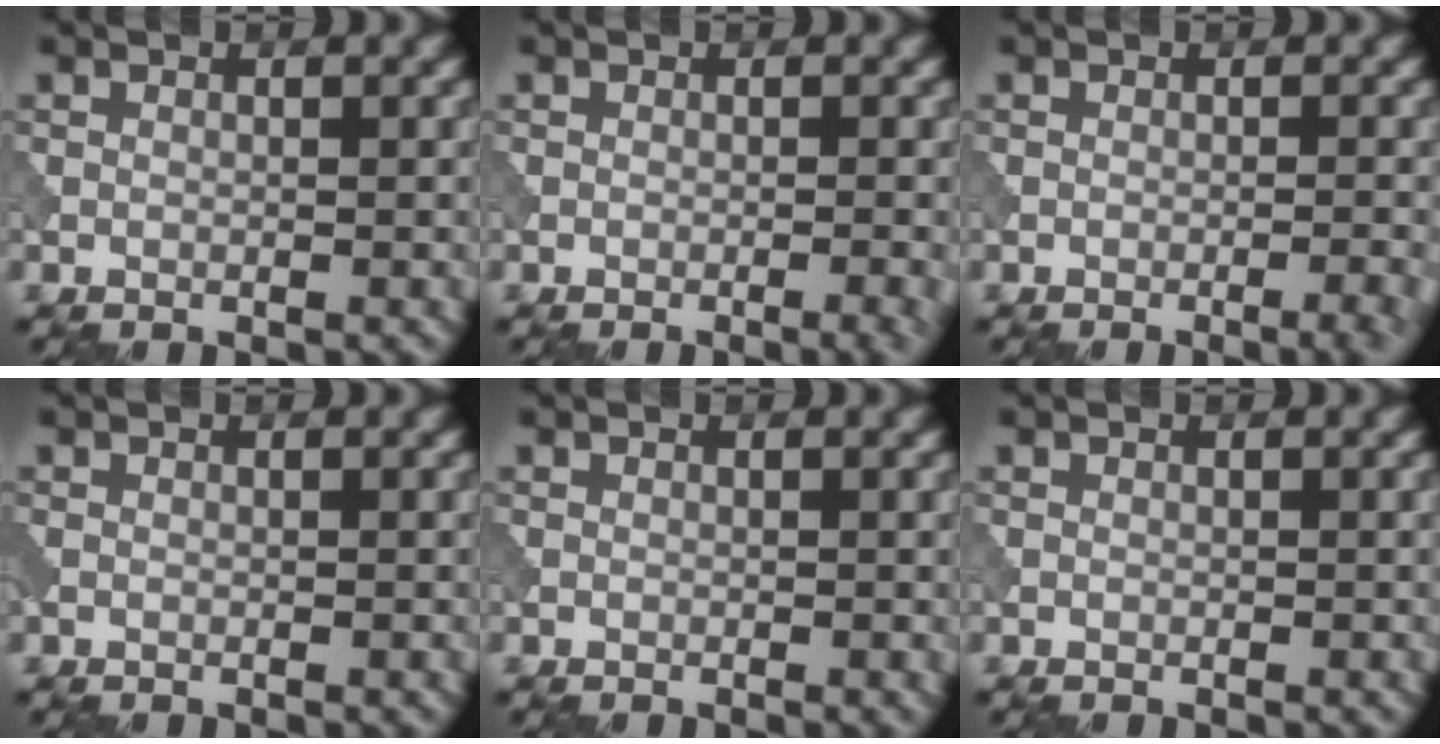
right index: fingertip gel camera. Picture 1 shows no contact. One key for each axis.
{"total": 1.6, "fx": -0.6, "fy": 0.4, "fz": 1.5, "tx": -0.013, "ty": 0.001, "tz": -0.009}
{"total": 2.3, "fx": -1.1, "fy": 0.6, "fz": 2.0, "tx": -0.019, "ty": 0.005, "tz": -0.017}
{"total": 0.5, "fx": -0.1, "fy": 0.4, "fz": 0.4, "tx": -0.013, "ty": -0.002, "tz": 0.000}
{"total": 0.0}
{"total": 0.0}